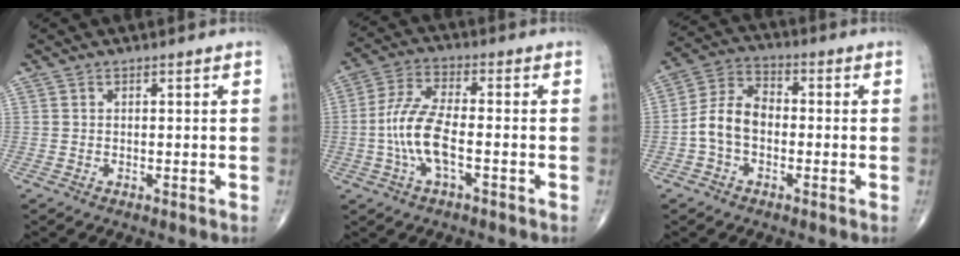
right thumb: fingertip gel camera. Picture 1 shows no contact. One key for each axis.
{"total": 10.0, "fx": -2.3, "fy": 3.7, "fz": 9.0, "tx": -0.202, "ty": 0.026, "tz": -0.046}
{"total": 8.5, "fx": -1.7, "fy": 5.8, "fz": 6.0, "tx": -0.109, "ty": 0.034, "tz": -0.045}